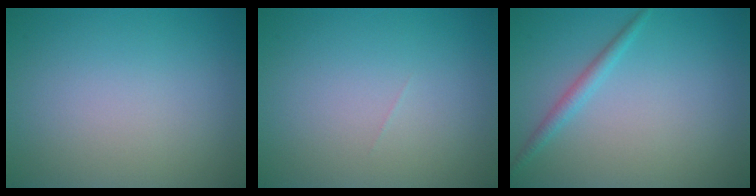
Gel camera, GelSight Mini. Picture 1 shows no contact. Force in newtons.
{"total": 0.0}
{"total": 1.5, "press": 1.5, "slide": 0.1}